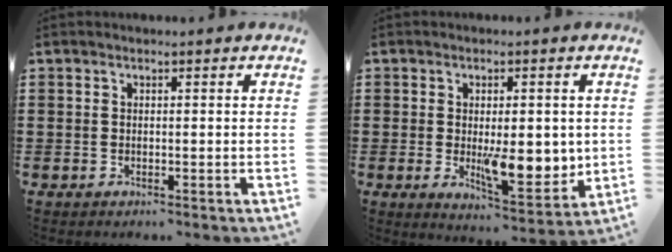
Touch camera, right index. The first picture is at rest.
{"total": 8.3, "force": [-0.3, 3.5, 7.5], "torque": [-0.105, -0.011, -0.005]}